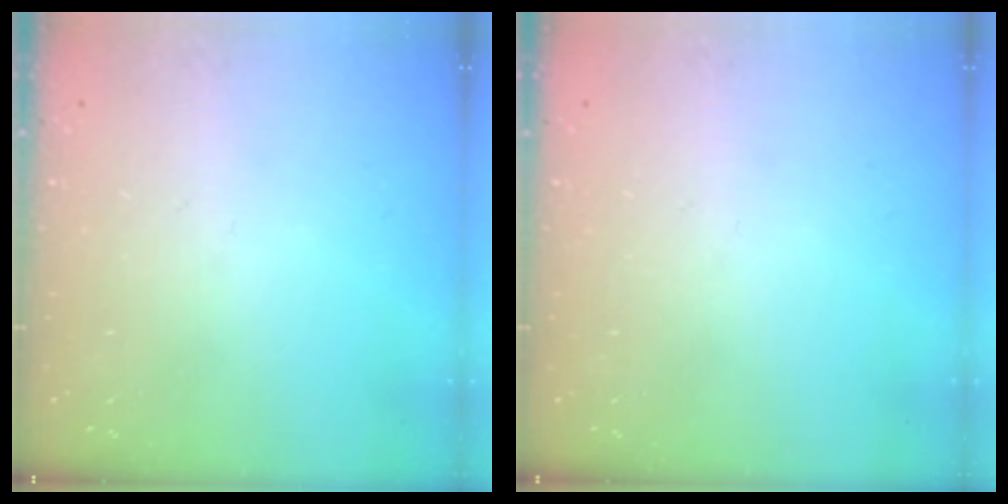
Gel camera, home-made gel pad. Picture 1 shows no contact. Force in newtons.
{"total": 0.0}